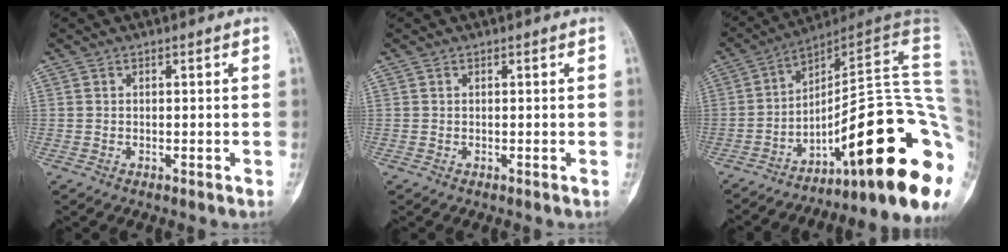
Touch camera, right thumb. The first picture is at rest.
{"total": 0.0}
{"total": 28.3, "force": [-10.2, 6.8, 25.5], "torque": [-0.239, 0.090, -0.137]}